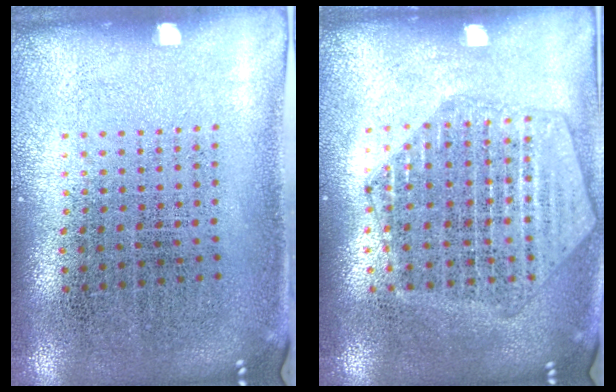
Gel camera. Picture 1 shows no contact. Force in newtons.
{"total": 1.9, "press": 1.8, "slide": 0.6}